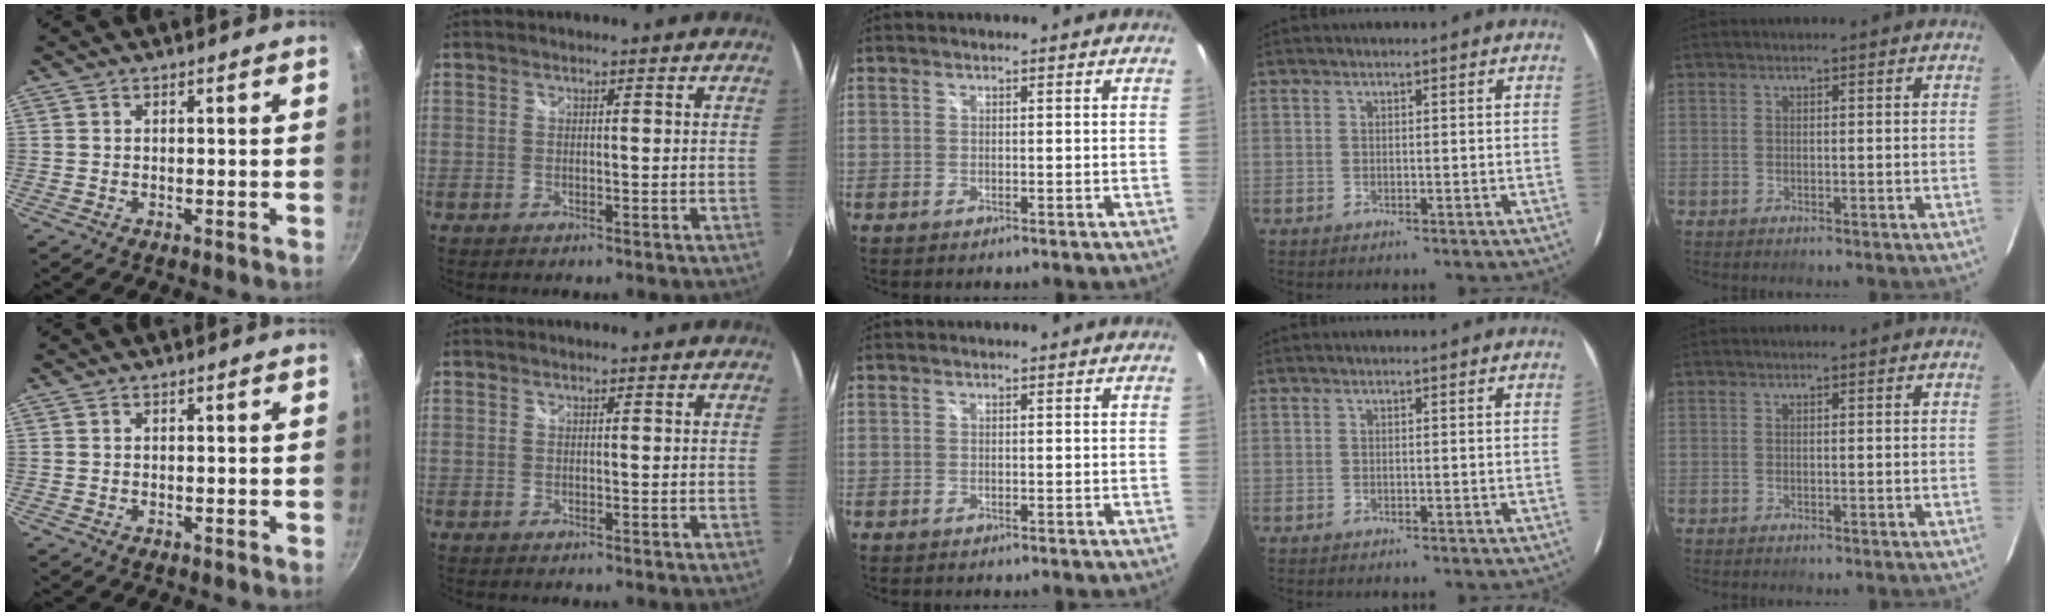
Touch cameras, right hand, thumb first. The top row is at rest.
{}